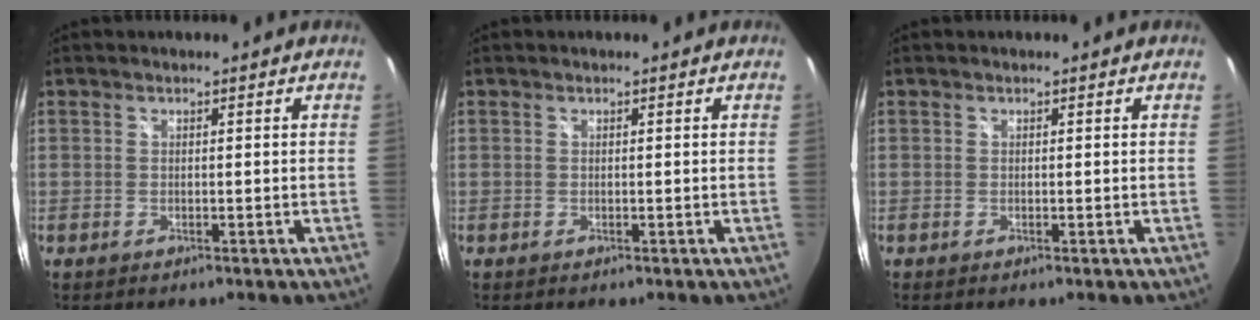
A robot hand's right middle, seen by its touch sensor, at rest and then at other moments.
{"total": 0.0}
{"total": 0.0}